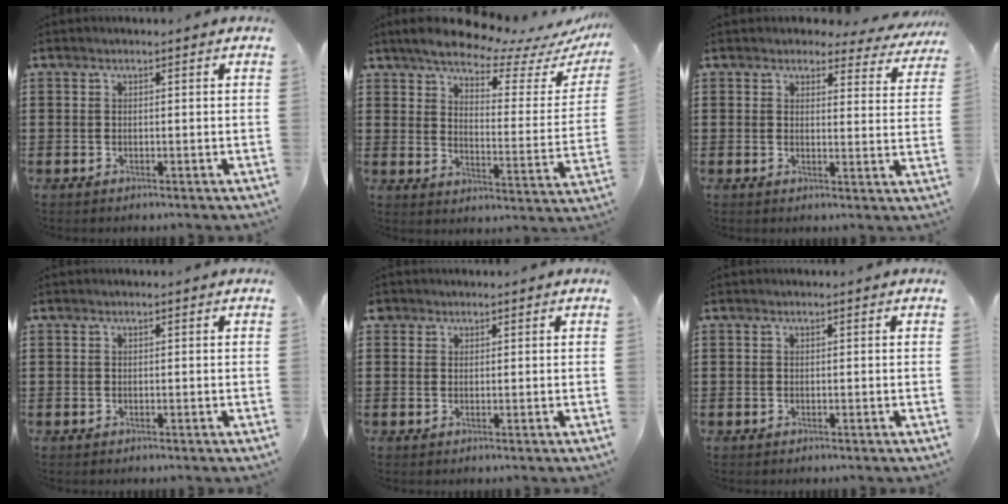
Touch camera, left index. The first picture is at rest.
{"total": 7.4, "force": [6.7, 1.0, 2.8], "torque": [-0.071, -0.047, 0.115]}
{"total": 3.6, "force": [3.3, 1.3, 0.8], "torque": [-0.022, -0.012, 0.058]}
{"total": 0.0}
{"total": 1.3, "force": [1.0, 0.9, 0.1], "torque": [-0.005, 0.005, 0.019]}
{"total": 0.0}